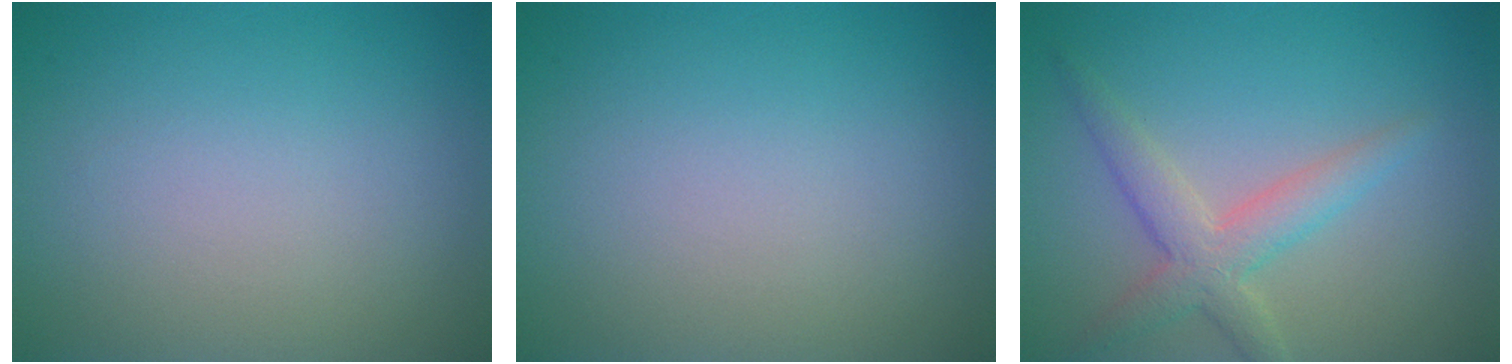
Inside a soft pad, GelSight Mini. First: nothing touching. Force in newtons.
{"total": 0.0}
{"total": 3.4, "press": 3.4, "slide": 0.1}